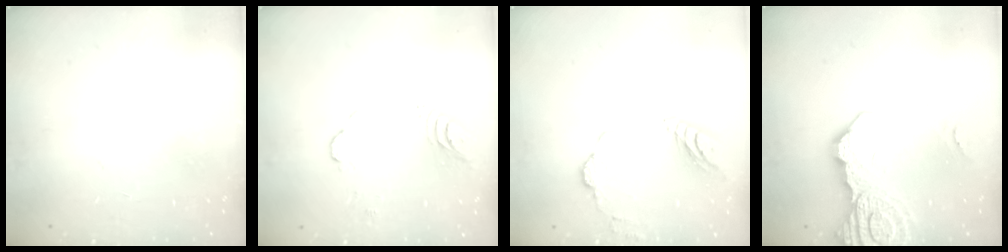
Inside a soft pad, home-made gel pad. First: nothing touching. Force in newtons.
{"total": 4.6, "press": 4.6, "slide": 0.4}
{"total": 12.1, "press": 12.0, "slide": 1.5}
{"total": 15.5, "press": 15.3, "slide": 1.8}